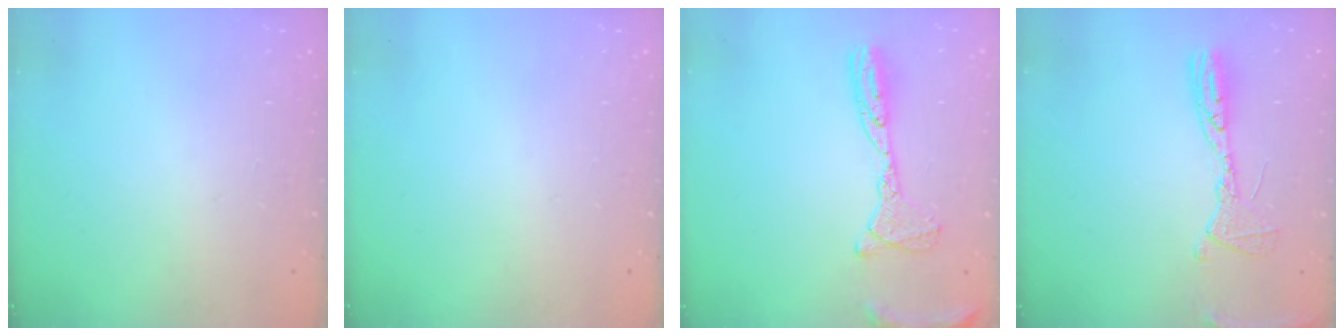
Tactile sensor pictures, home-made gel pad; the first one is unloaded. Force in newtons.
{"total": 0.0}
{"total": 13.7, "press": 13.7, "slide": 1.3}
{"total": 12.0, "press": 11.9, "slide": 1.1}